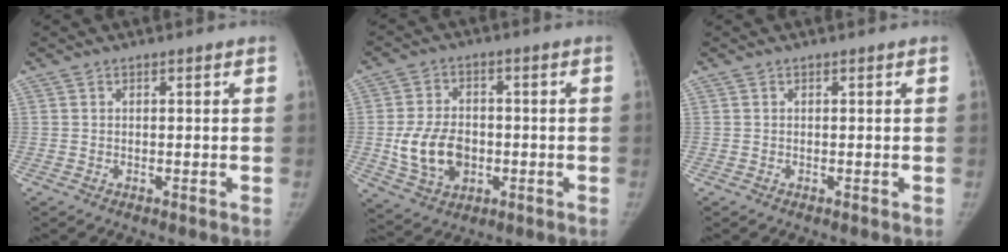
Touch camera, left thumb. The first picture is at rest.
{"total": 10.7, "force": [-1.8, 7.8, 7.2], "torque": [-0.115, 0.008, -0.022]}
{"total": 0.0}